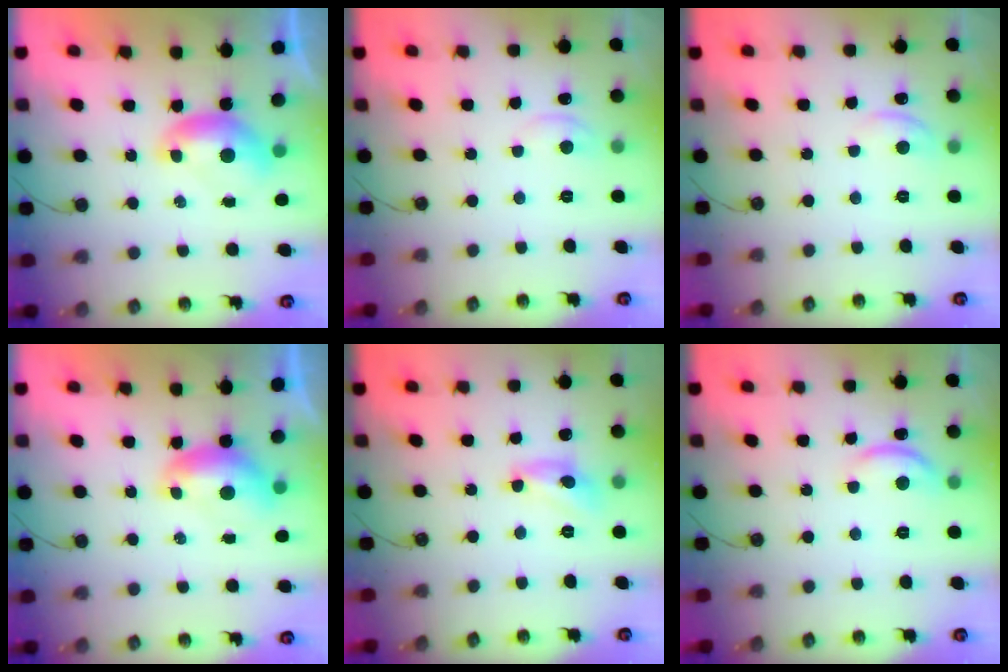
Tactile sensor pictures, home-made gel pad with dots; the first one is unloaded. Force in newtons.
{"total": 1.6, "press": 1.5, "slide": 0.3}
{"total": 2.4, "press": 2.3, "slide": 0.8}
{"total": 0.8, "press": 0.6, "slide": 0.4}
{"total": 6.4, "press": 6.4, "slide": 0.3}
{"total": 3.4, "press": 3.4, "slide": 0.3}